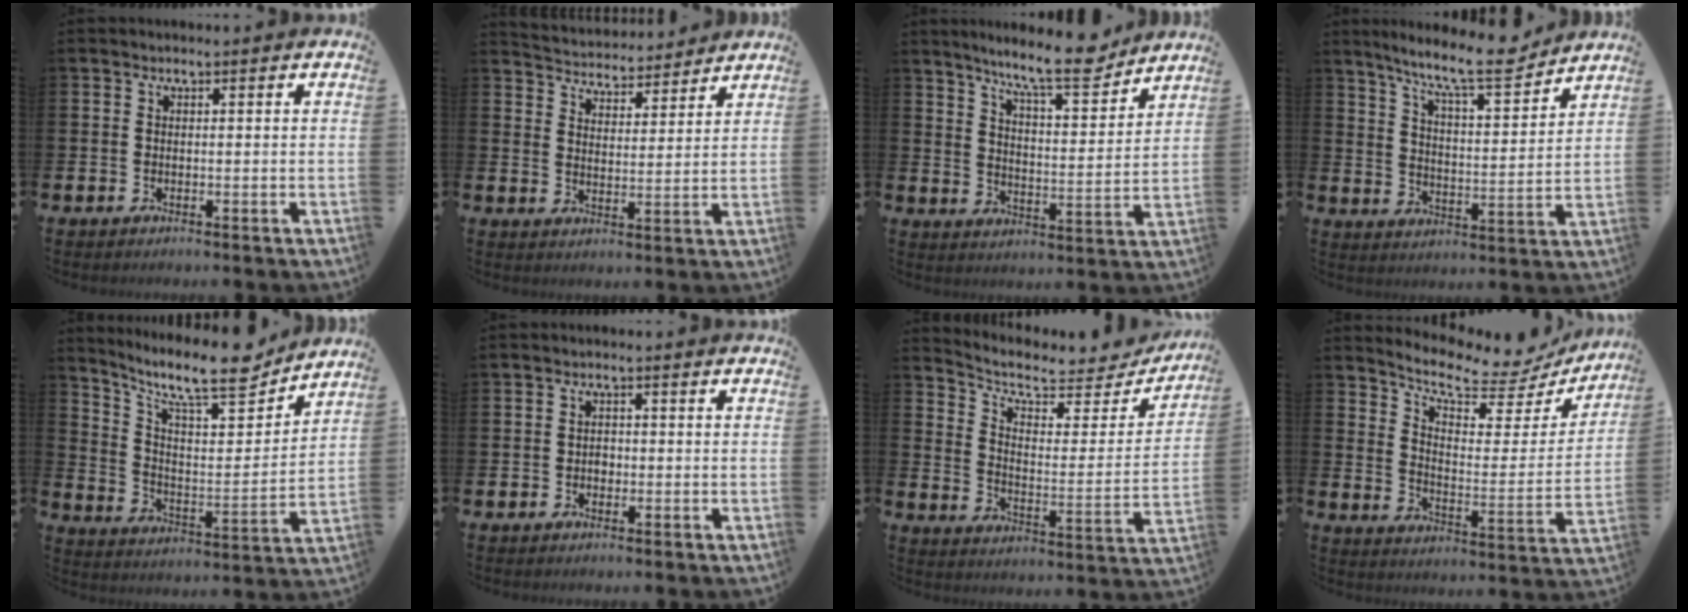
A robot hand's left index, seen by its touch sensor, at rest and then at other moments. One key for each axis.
{"total": 4.6, "fx": 4.5, "fy": 1.0, "fz": -0.2, "tx": -0.011, "ty": -0.037, "tz": 0.077}
{"total": 10.5, "fx": 9.2, "fy": 1.4, "fz": 4.7, "tx": -0.096, "ty": -0.051, "tz": 0.160}
{"total": 10.4, "fx": 9.1, "fy": 1.4, "fz": 4.8, "tx": -0.107, "ty": -0.052, "tz": 0.155}
{"total": 12.4, "fx": 10.4, "fy": 3.0, "fz": 6.1, "tx": -0.123, "ty": -0.068, "tz": 0.176}
{"total": 1.2, "fx": -0.4, "fy": 1.0, "fz": 0.6, "tx": 0.000, "ty": 0.000, "tz": -0.011}
{"total": 7.2, "fx": 6.3, "fy": 2.2, "fz": 2.6, "tx": -0.071, "ty": -0.049, "tz": 0.102}
{"total": 8.2, "fx": 7.4, "fy": 2.2, "fz": 2.8, "tx": -0.069, "ty": -0.065, "tz": 0.121}